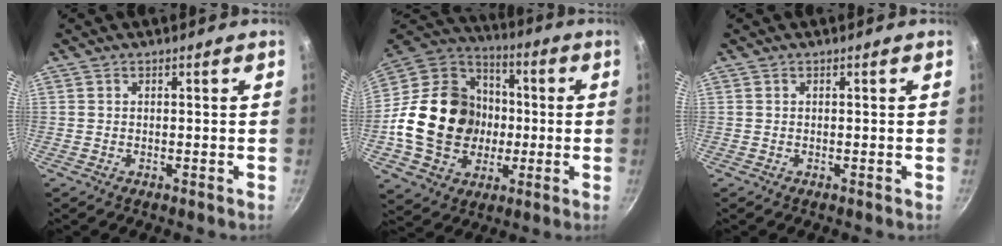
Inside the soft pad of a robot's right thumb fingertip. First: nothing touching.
{"total": 23.8, "force": [-2.4, 19.5, 13.4], "torque": [-0.210, 0.037, -0.034]}
{"total": 0.0}